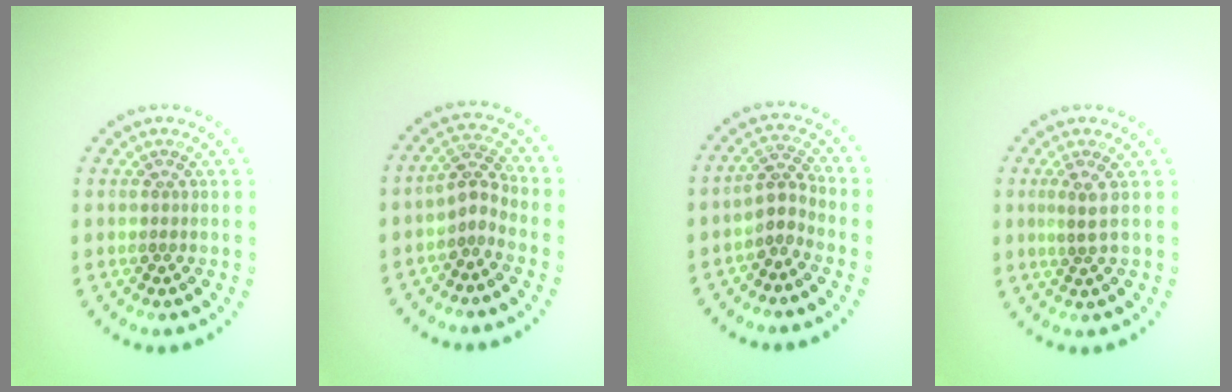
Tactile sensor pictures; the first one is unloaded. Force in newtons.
{"total": 2.1, "press": 1.5, "slide": 1.4}
{"total": 2.1, "press": 1.6, "slide": 1.4}
{"total": 1.6, "press": 1.0, "slide": 1.2}